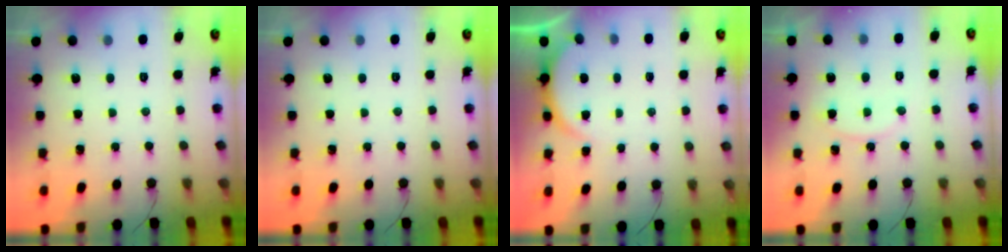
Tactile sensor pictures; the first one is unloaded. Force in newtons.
{"total": 0.0}
{"total": 2.9, "press": 2.8, "slide": 0.6}
{"total": 6.1, "press": 6.1, "slide": 0.5}